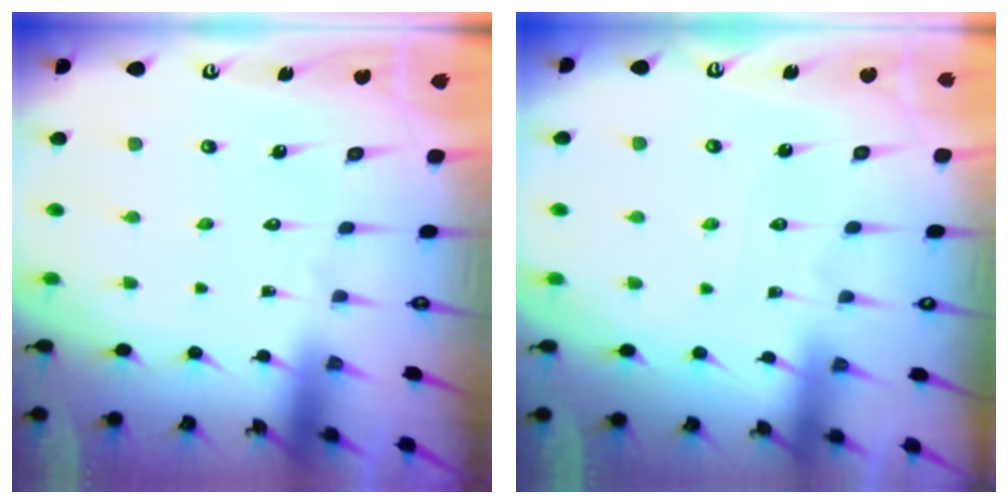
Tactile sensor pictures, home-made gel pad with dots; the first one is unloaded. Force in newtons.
{"total": 2.5, "press": 2.5, "slide": 0.4}